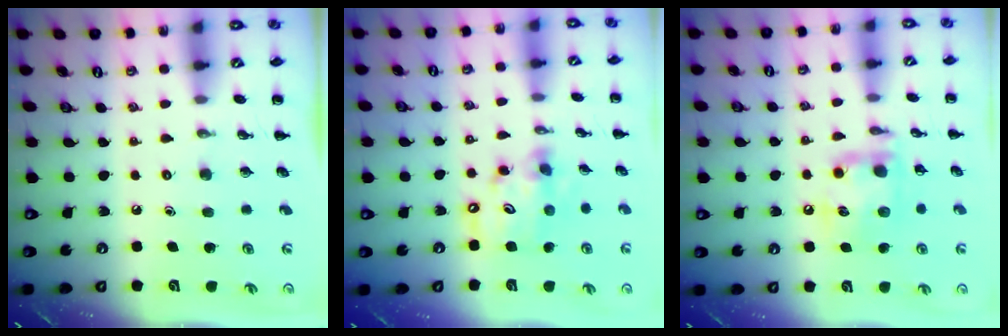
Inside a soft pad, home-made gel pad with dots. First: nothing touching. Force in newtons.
{"total": 12.3, "press": 12.0, "slide": 2.8}
{"total": 13.5, "press": 13.4, "slide": 1.6}